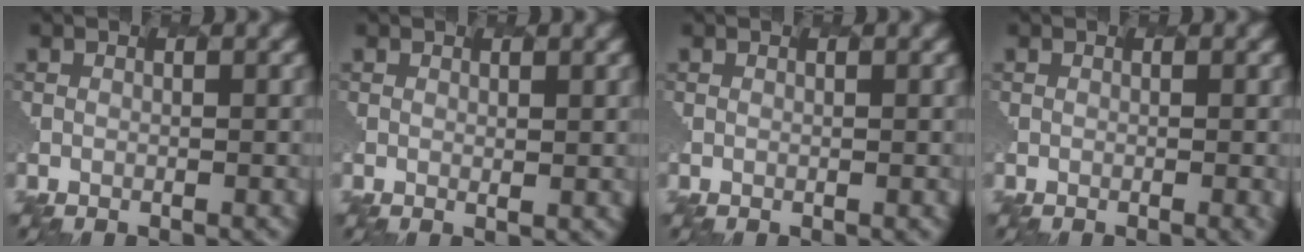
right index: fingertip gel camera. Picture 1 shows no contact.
{"total": 0.7, "force": [0.6, -0.1, 0.3], "torque": [-0.012, -0.010, 0.012]}
{"total": 0.6, "force": [0.1, 0.3, 0.6], "torque": [-0.004, 0.002, -0.002]}
{"total": 1.6, "force": [-0.5, 0.5, 1.5], "torque": [-0.019, 0.002, -0.001]}